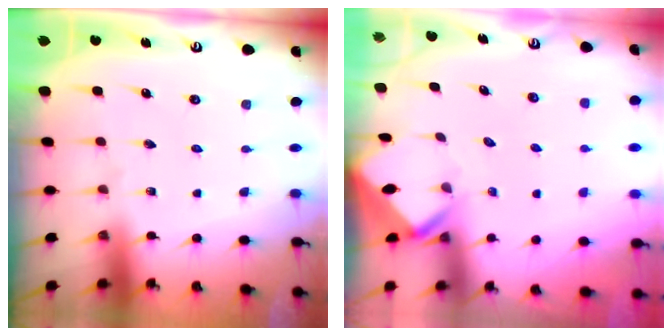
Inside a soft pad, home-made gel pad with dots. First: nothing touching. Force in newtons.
{"total": 3.0, "press": 3.0, "slide": 0.3}